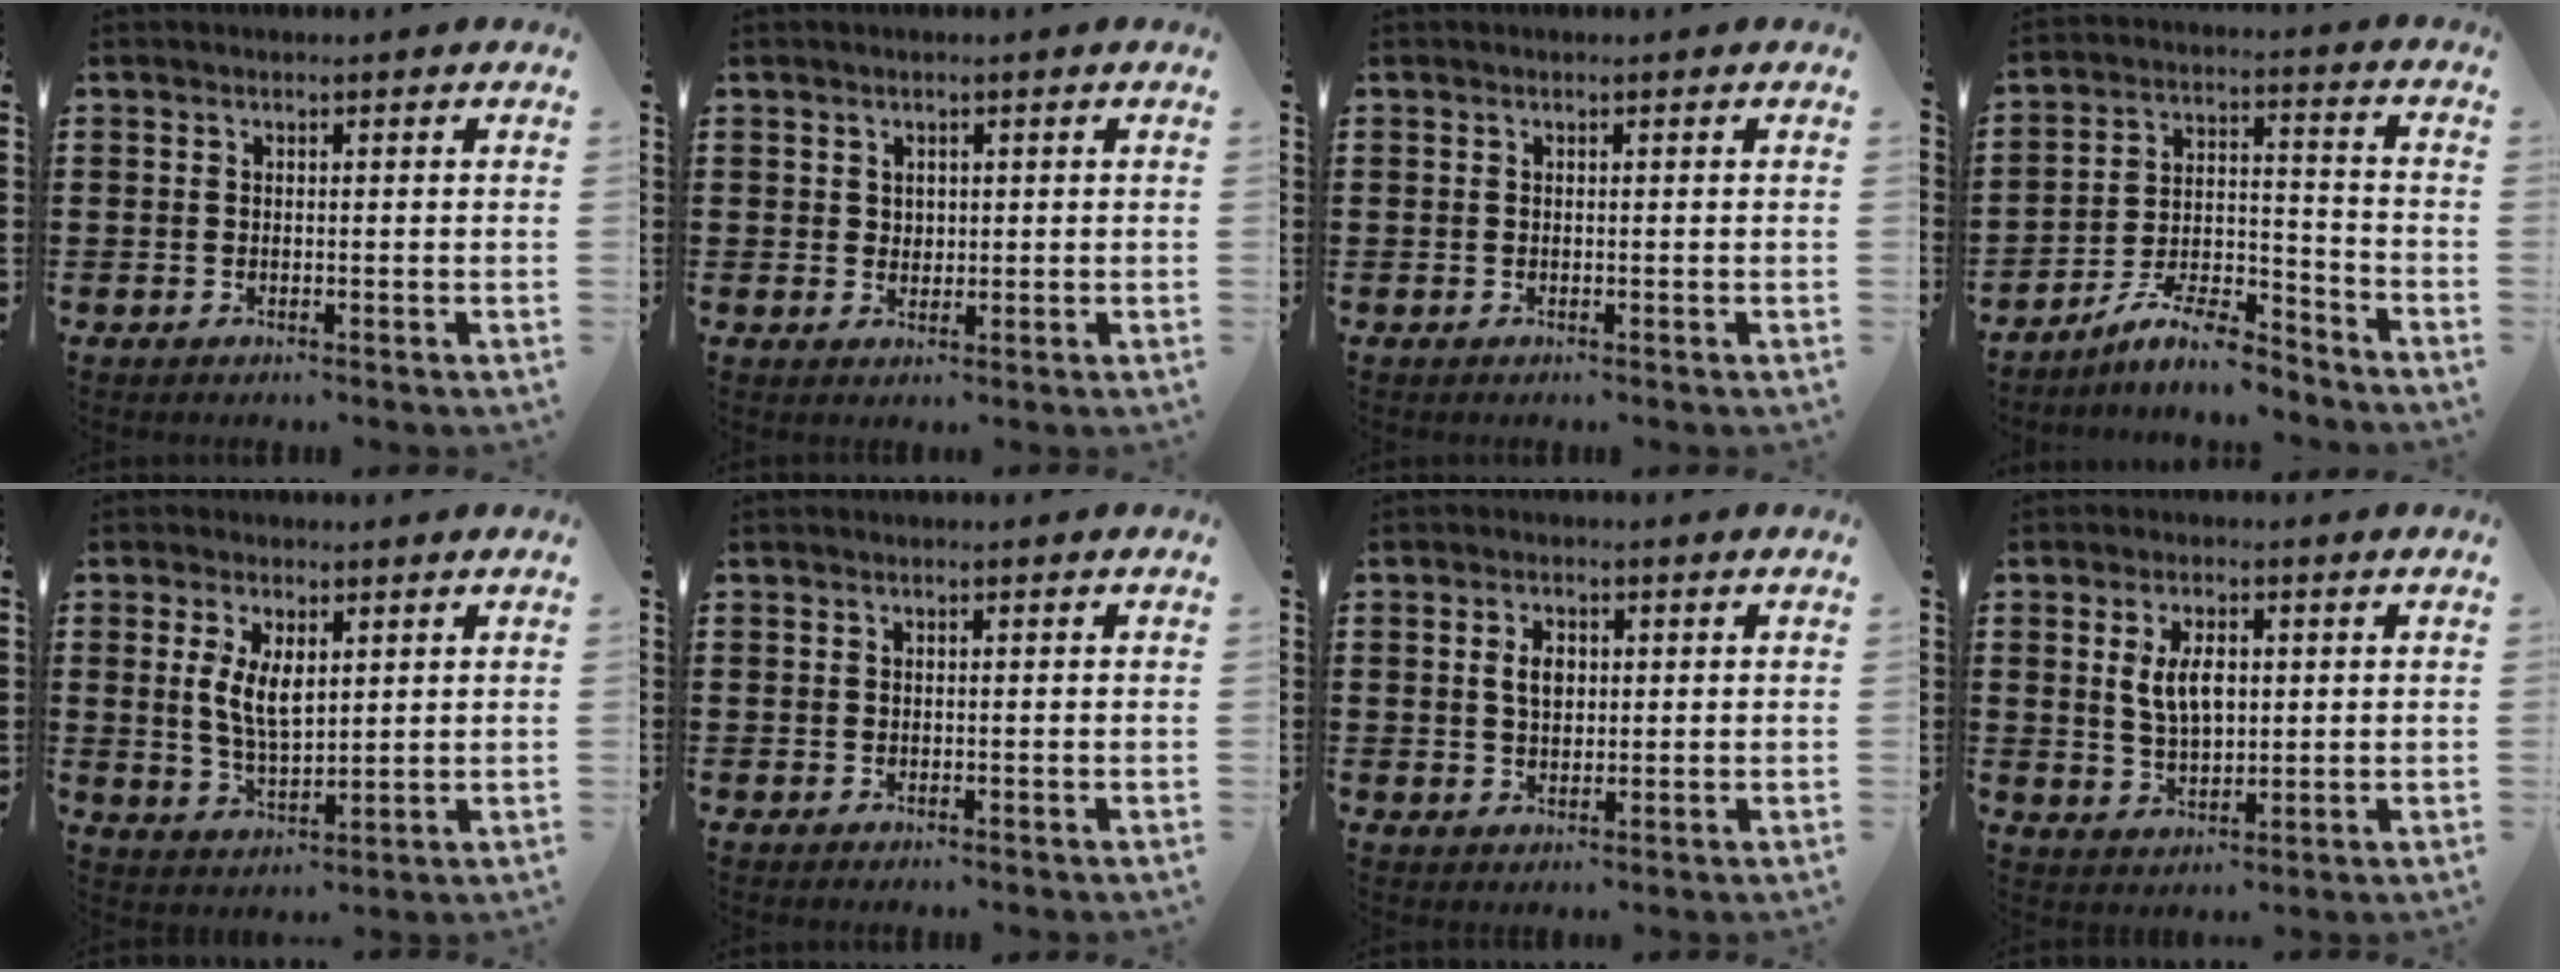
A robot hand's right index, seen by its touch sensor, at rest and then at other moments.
{"total": 1.5, "force": [0.9, 1.2, 0.3], "torque": [-0.008, 0.005, 0.017]}
{"total": 0.0}
{"total": 8.8, "force": [-7.8, 1.2, 3.8], "torque": [-0.071, 0.019, -0.150]}
{"total": 5.8, "force": [1.3, 2.7, 4.9], "torque": [-0.093, 0.003, 0.022]}
{"total": 0.0}
{"total": 3.0, "force": [0.6, 1.9, 2.3], "torque": [-0.050, 0.009, 0.010]}
{"total": 5.4, "force": [1.0, 2.7, 4.6], "torque": [-0.088, 0.006, 0.014]}